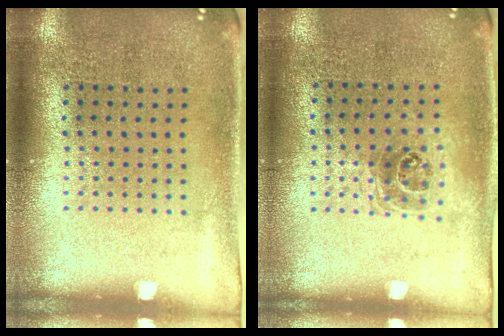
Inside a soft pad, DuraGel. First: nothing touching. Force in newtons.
{"total": 1.0, "press": 1.0, "slide": 0.4}